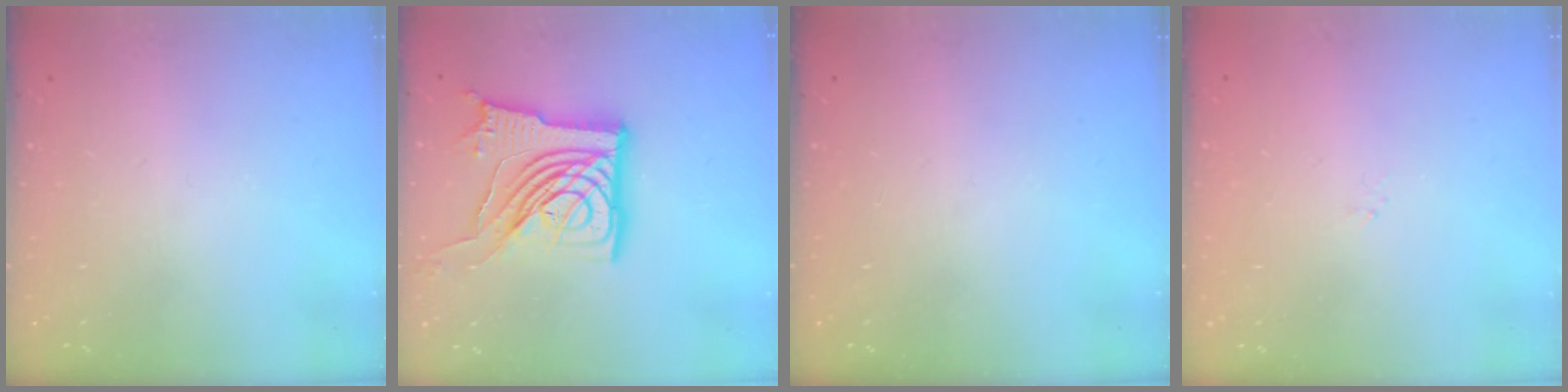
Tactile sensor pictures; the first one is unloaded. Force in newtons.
{"total": 20.6, "press": 20.4, "slide": 2.6}
{"total": 0.0}
{"total": 1.3, "press": 1.2, "slide": 0.3}